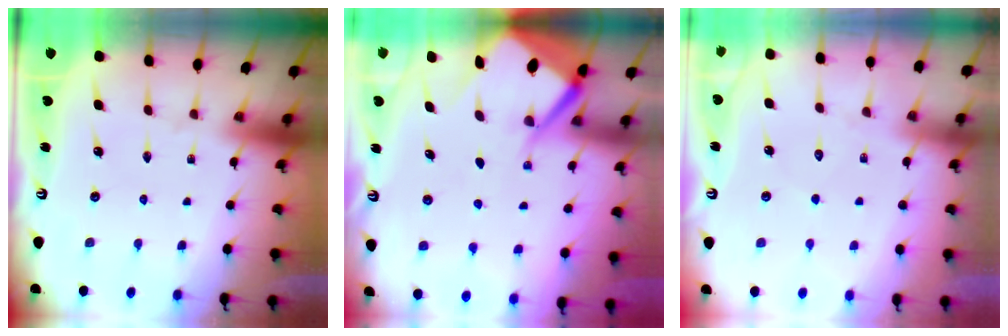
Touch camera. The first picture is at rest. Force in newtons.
{"total": 8.3, "press": 8.2, "slide": 0.9}
{"total": 4.6, "press": 4.6, "slide": 0.6}